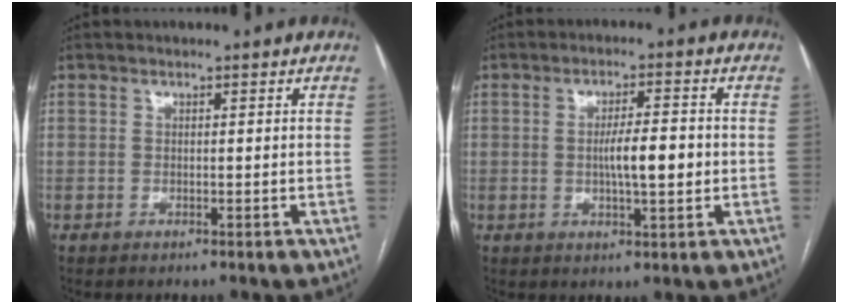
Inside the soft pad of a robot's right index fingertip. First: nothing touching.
{"total": 6.1, "force": [-0.5, 1.1, 6.0], "torque": [-0.101, 0.002, -0.008]}